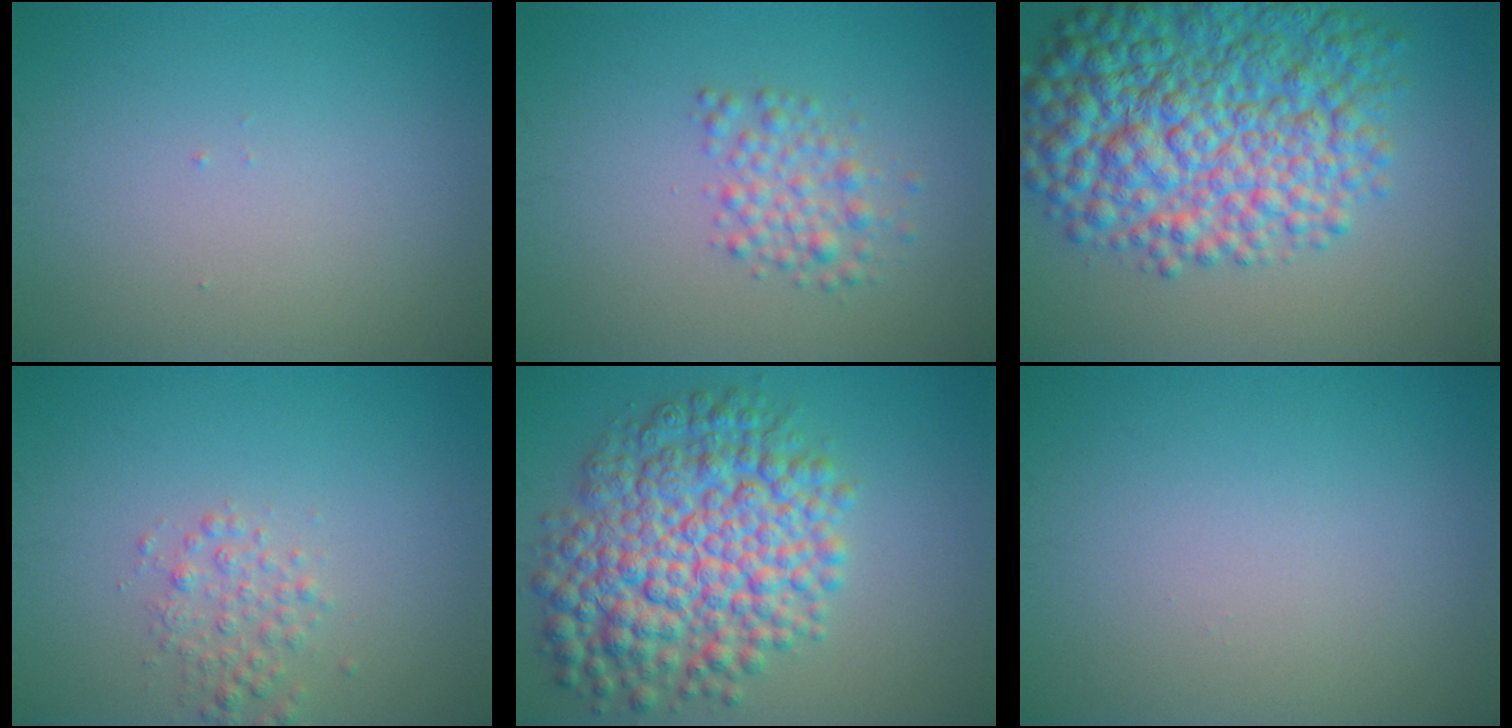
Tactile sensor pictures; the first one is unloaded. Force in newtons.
{"total": 2.4, "press": 2.4, "slide": 0.1}
{"total": 11.1, "press": 11.1, "slide": 0.3}
{"total": 2.0, "press": 2.0, "slide": 0.1}
{"total": 10.2, "press": 10.2, "slide": 0.1}
{"total": 0.0}